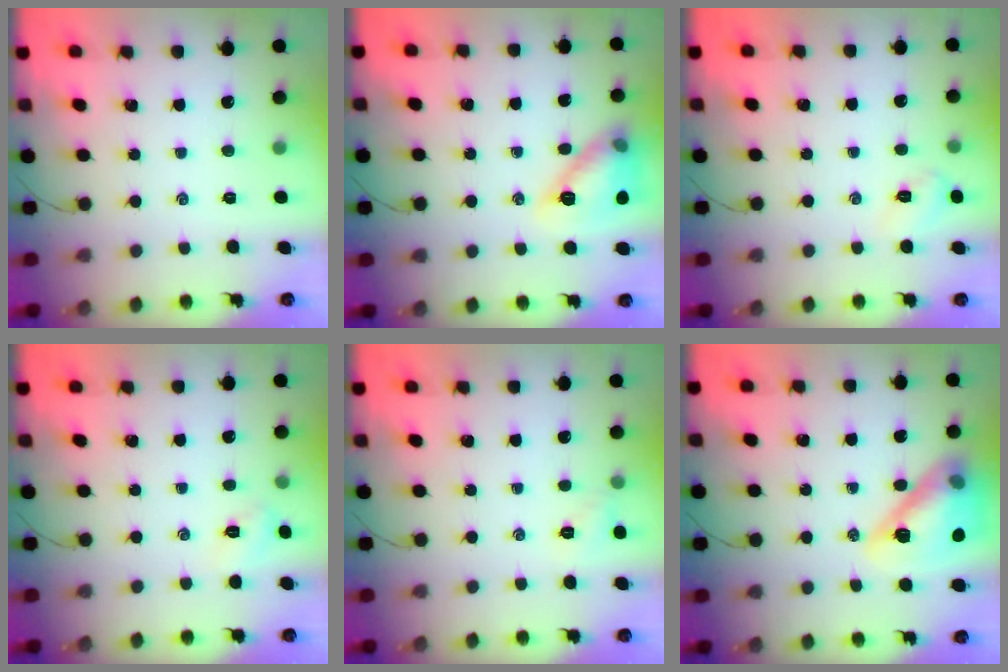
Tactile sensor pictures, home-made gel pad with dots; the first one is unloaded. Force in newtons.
{"total": 13.7, "press": 13.7, "slide": 0.6}
{"total": 6.9, "press": 6.7, "slide": 1.6}
{"total": 3.4, "press": 3.2, "slide": 1.1}
{"total": 5.6, "press": 5.4, "slide": 1.7}
{"total": 18.6, "press": 18.3, "slide": 3.4}